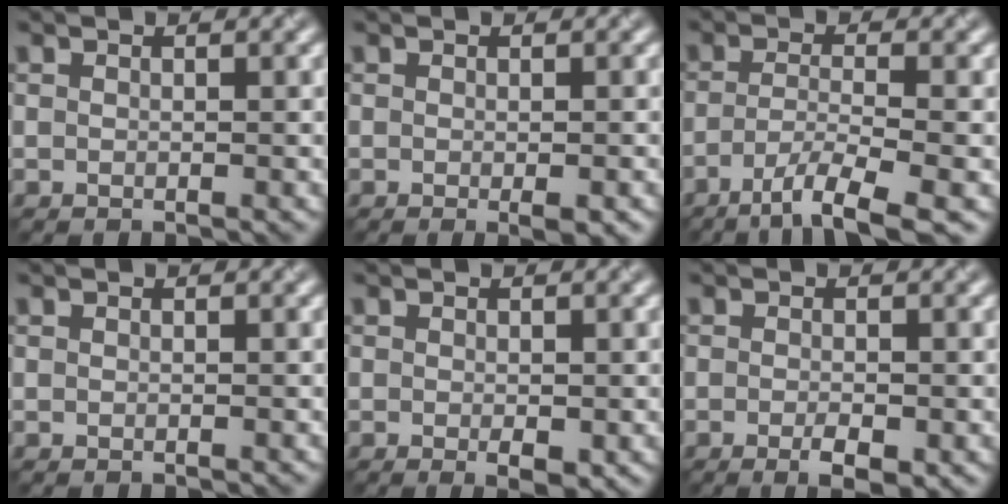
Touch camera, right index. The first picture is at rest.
{"total": 1.5, "force": [-0.6, 0.2, 1.4], "torque": [-0.019, -0.005, -0.007]}
{"total": 5.4, "force": [-3.0, 0.9, 4.4], "torque": [-0.073, -0.002, -0.058]}
{"total": 0.0}
{"total": 1.8, "force": [-0.5, 0.7, 1.6], "torque": [-0.024, -0.007, -0.002]}
{"total": 2.6, "force": [-1.0, 0.7, 2.3], "torque": [-0.037, -0.006, -0.015]}